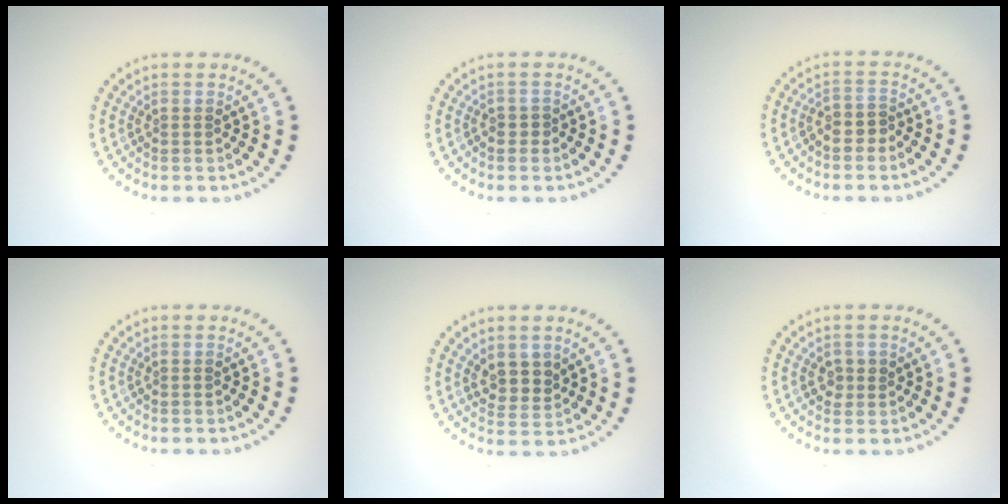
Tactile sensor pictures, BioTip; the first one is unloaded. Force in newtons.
{"total": 0.7, "press": 0.5, "slide": 0.5}
{"total": 1.4, "press": 1.2, "slide": 0.7}
{"total": 0.0}
{"total": 2.6, "press": 2.3, "slide": 1.1}
{"total": 1.4, "press": 1.4, "slide": 0.2}